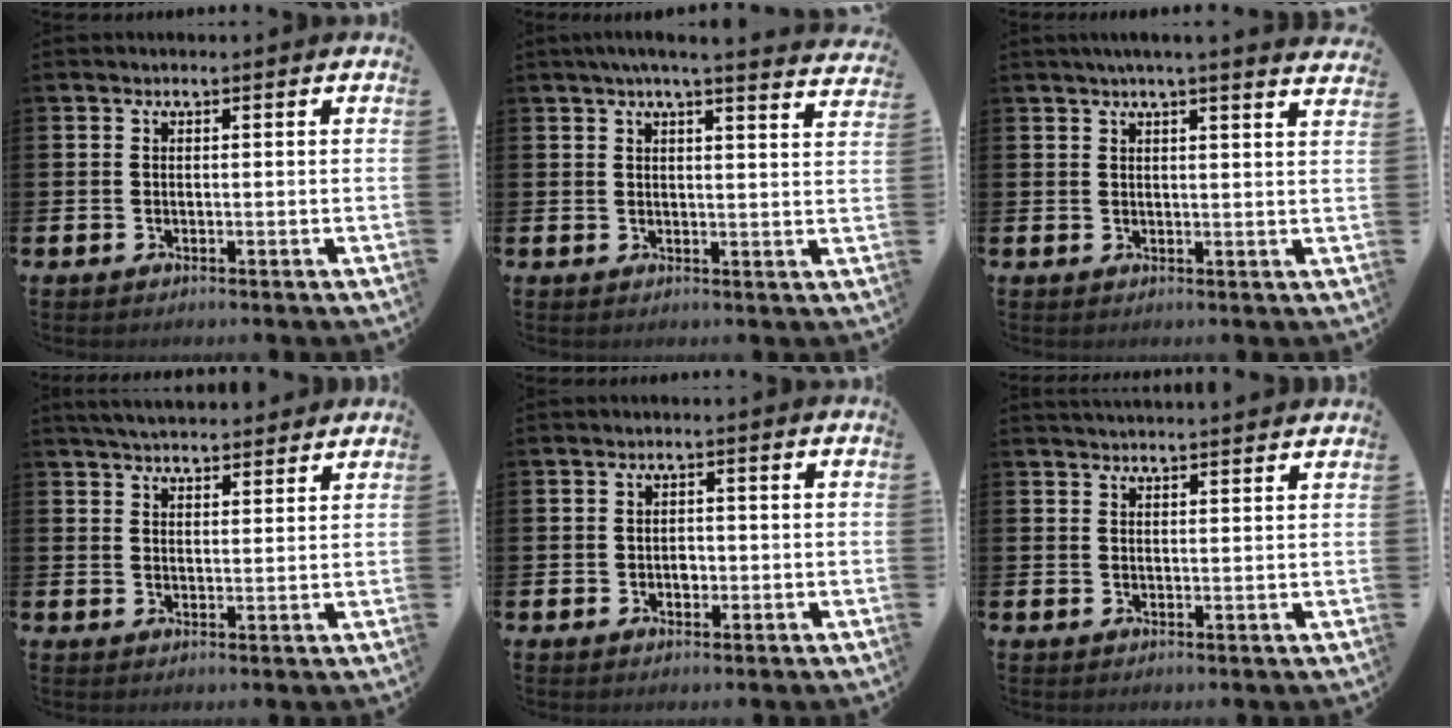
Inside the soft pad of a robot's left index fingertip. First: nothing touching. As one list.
[{"total": 4.2, "force": [3.9, -0.6, 1.5], "torque": [-0.028, -0.019, 0.066]}, {"total": 3.3, "force": [3.0, -0.6, 1.0], "torque": [-0.022, -0.013, 0.054]}, {"total": 4.1, "force": [4.0, 0.5, 0.4], "torque": [-0.012, -0.016, 0.073]}, {"total": 1.6, "force": [-0.2, 1.3, 0.8], "torque": [-0.002, 0.000, -0.009]}, {"total": 2.4, "force": [2.4, -0.2, 0.1], "torque": [0.004, -0.015, 0.042]}]